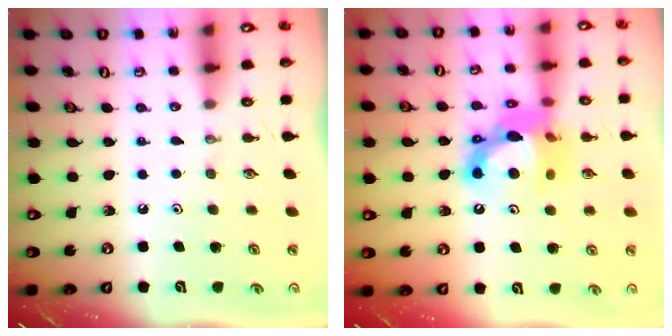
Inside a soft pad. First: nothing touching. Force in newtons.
{"total": 14.6, "press": 14.6, "slide": 1.0}